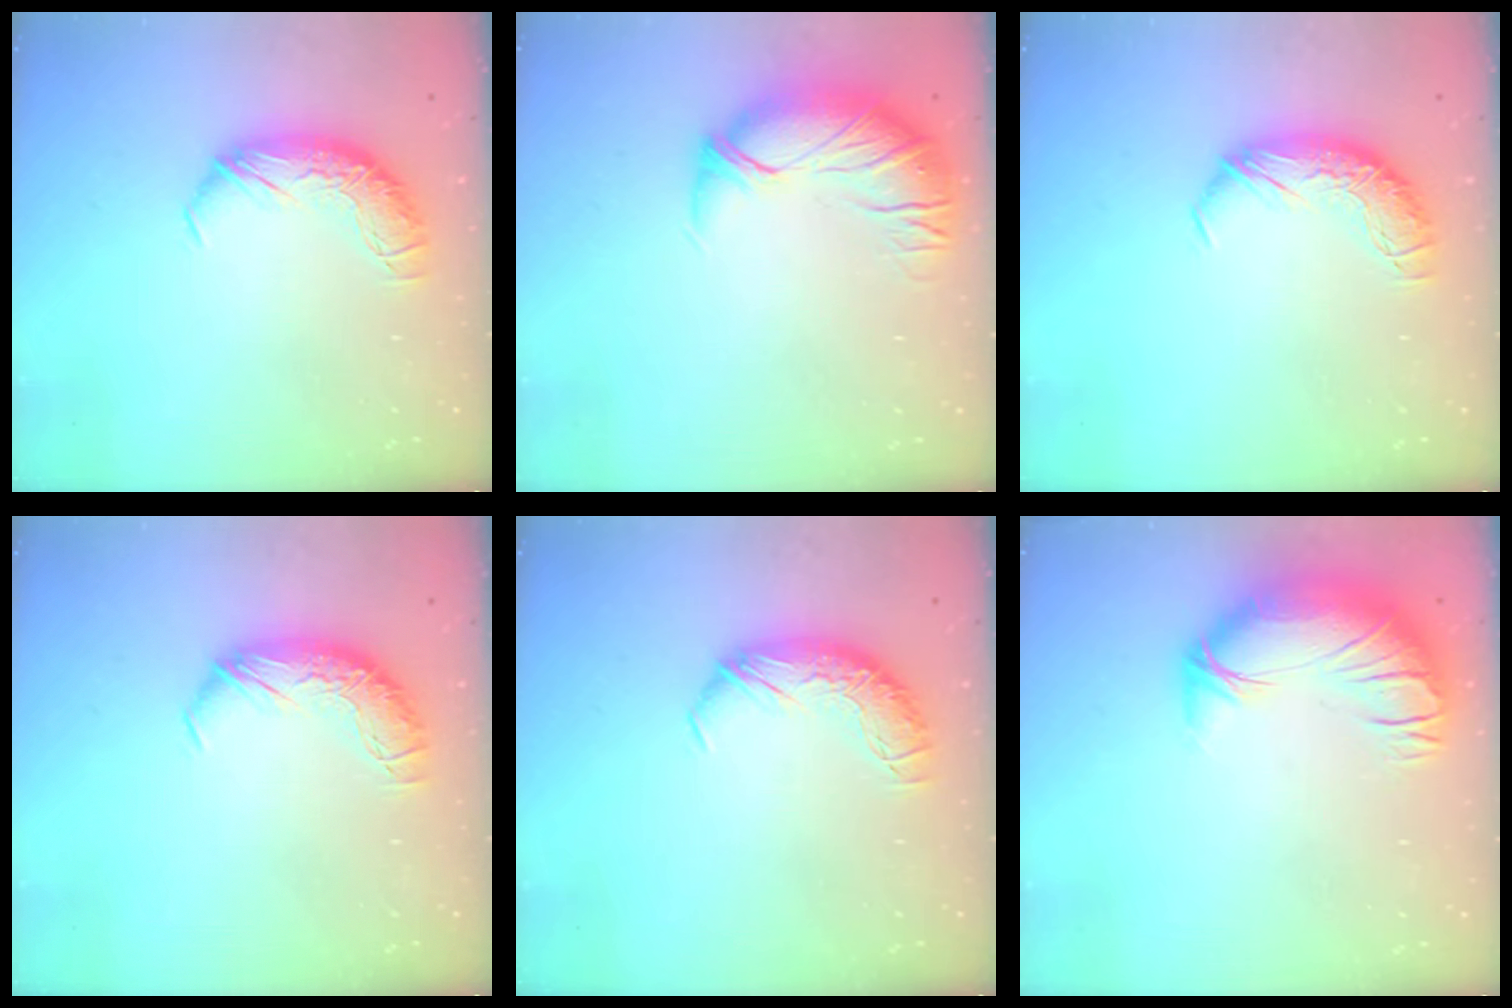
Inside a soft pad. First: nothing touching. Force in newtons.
{"total": 2.9, "press": 1.6, "slide": 2.3}
{"total": 0.0}
{"total": 0.0}
{"total": 0.0}
{"total": 3.6, "press": 2.0, "slide": 3.1}